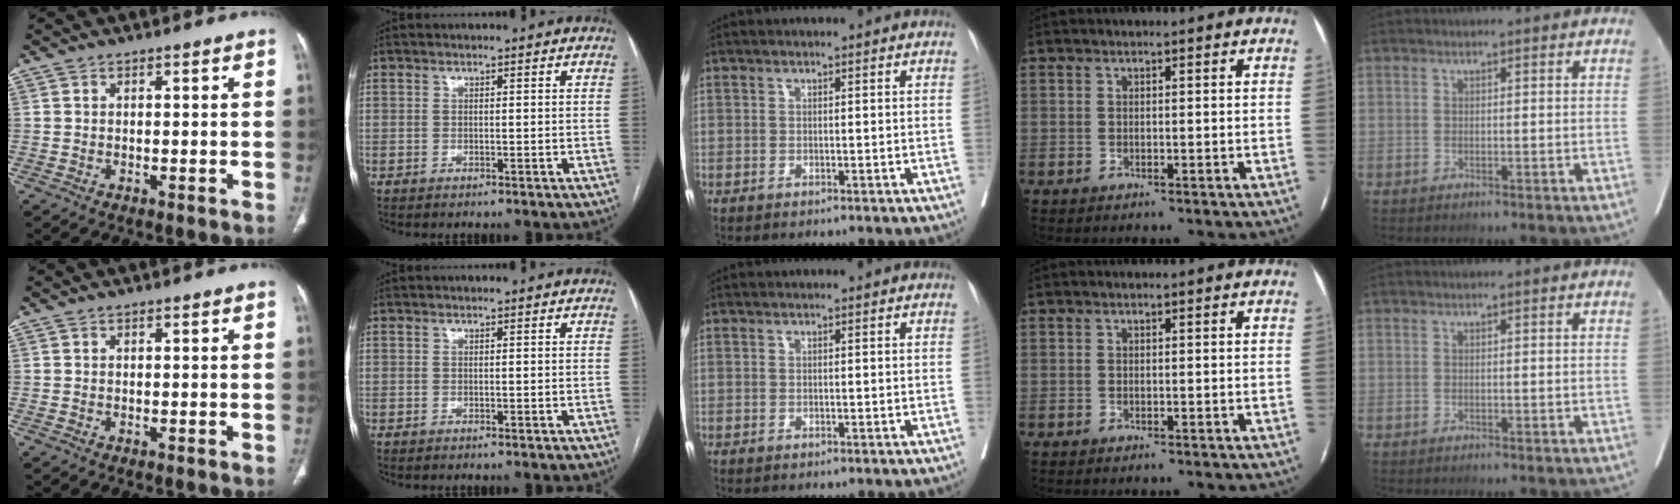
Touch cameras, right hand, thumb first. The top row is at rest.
{}